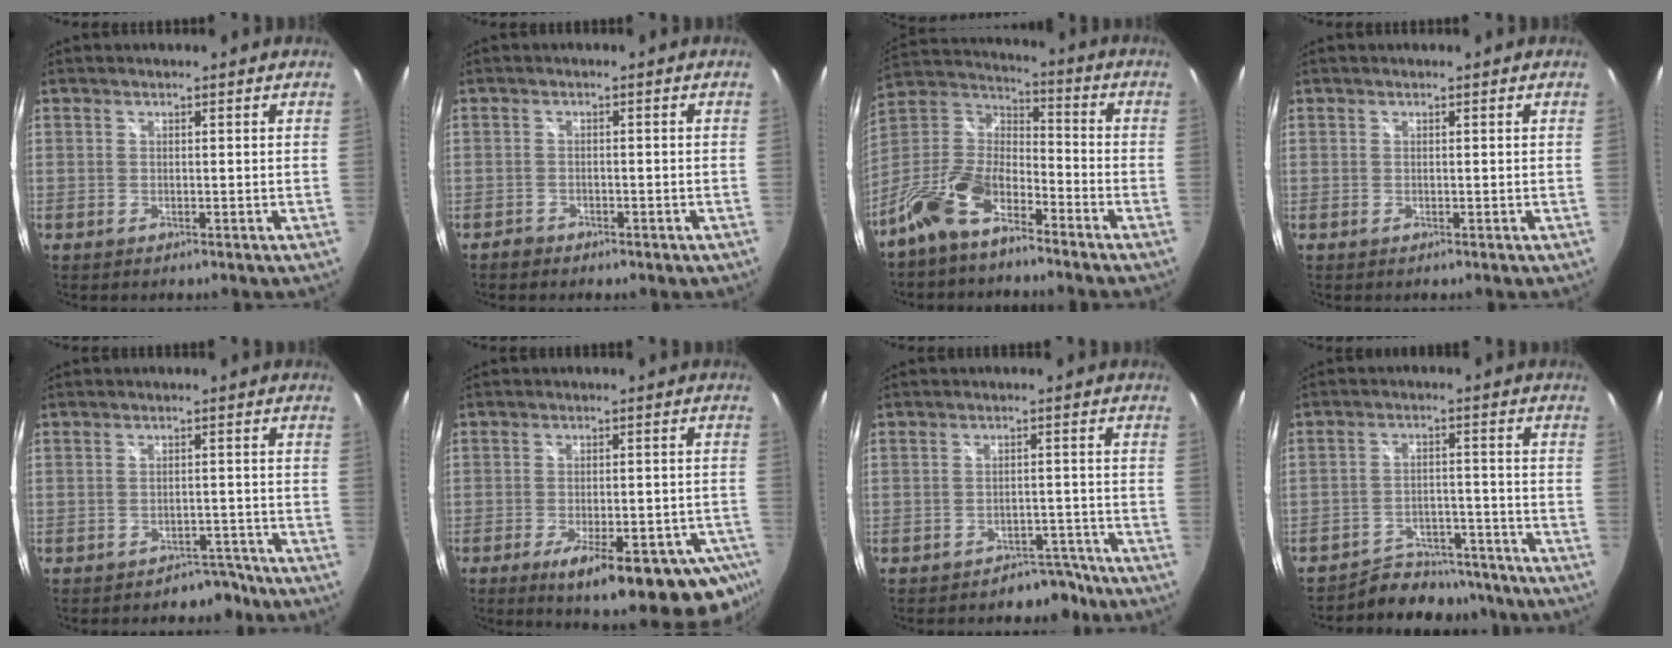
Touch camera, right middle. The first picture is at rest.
{"total": 2.4, "force": [-1.9, 1.4, 0.5], "torque": [-0.014, 0.000, -0.027]}
{"total": 14.4, "force": [-9.4, 6.3, 8.8], "torque": [-0.195, 0.005, -0.185]}
{"total": 0.0}
{"total": 4.5, "force": [-3.7, 2.5, 0.5], "torque": [-0.005, 0.018, -0.044]}
{"total": 20.1, "force": [-12.8, 6.1, 14.2], "torque": [-0.196, -0.039, -0.163]}
{"total": 5.6, "force": [-4.6, 3.0, 0.9], "torque": [-0.012, 0.022, -0.054]}
{"total": 12.8, "force": [-11.7, 4.6, 2.5], "torque": [-0.057, 0.019, -0.155]}